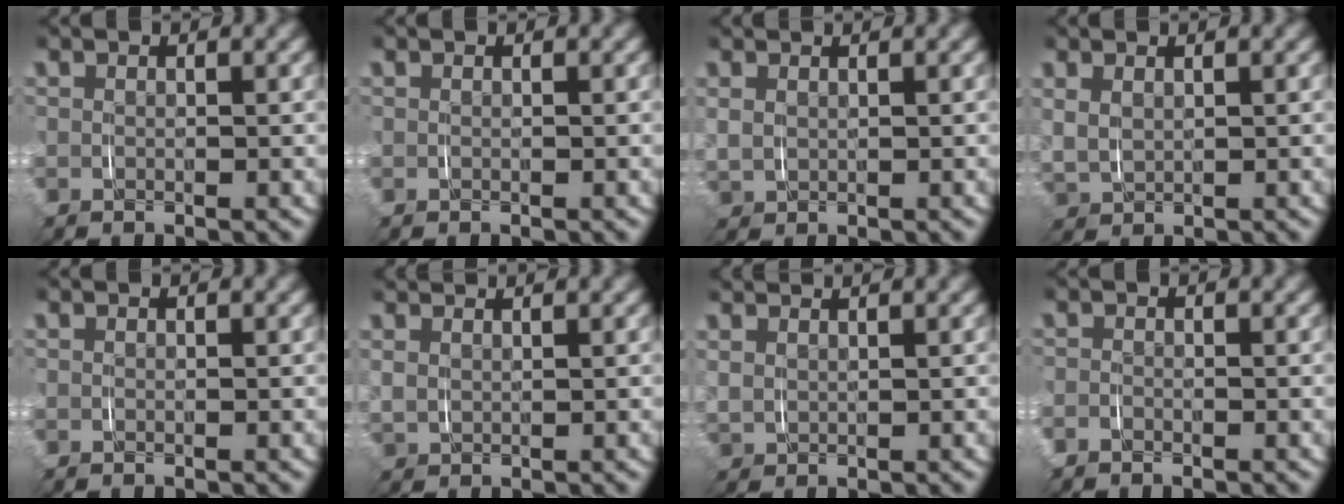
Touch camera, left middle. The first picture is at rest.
{"total": 0.0}
{"total": 2.1, "force": [1.1, 1.6, 0.8], "torque": [-0.026, 0.000, 0.024]}
{"total": 2.5, "force": [1.1, 1.9, 1.2], "torque": [-0.041, -0.004, 0.028]}
{"total": 0.0}
{"total": 2.3, "force": [1.9, 1.1, 0.7], "torque": [-0.021, 0.004, 0.036]}
{"total": 2.3, "force": [2.0, 1.0, 0.6], "torque": [-0.018, 0.005, 0.039]}
{"total": 0.7, "force": [-0.6, 0.4, 0.1], "torque": [-0.005, -0.002, -0.015]}